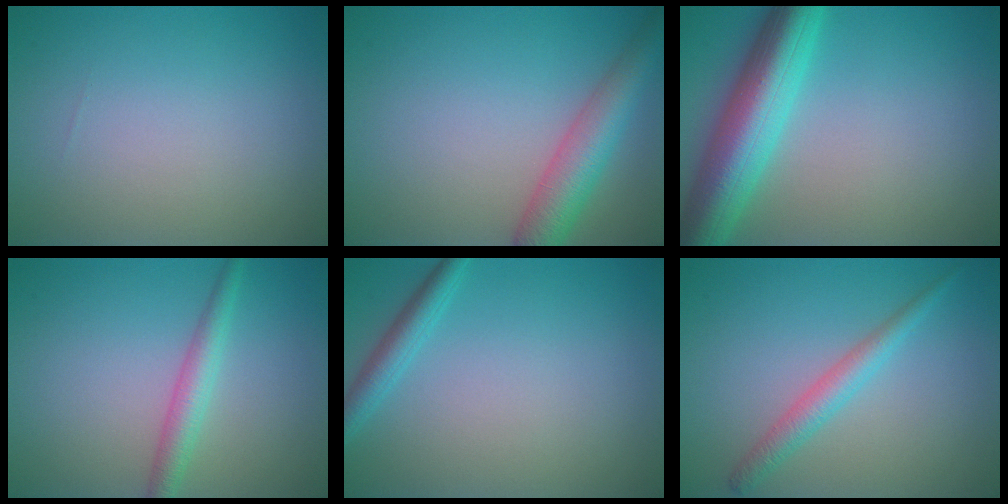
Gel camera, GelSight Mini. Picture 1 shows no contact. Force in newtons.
{"total": 5.0, "press": 5.0, "slide": 0.2}
{"total": 8.6, "press": 8.6, "slide": 0.4}
{"total": 2.6, "press": 2.6, "slide": 0.1}
{"total": 2.2, "press": 2.2, "slide": 0.1}
{"total": 2.4, "press": 2.4, "slide": 0.1}